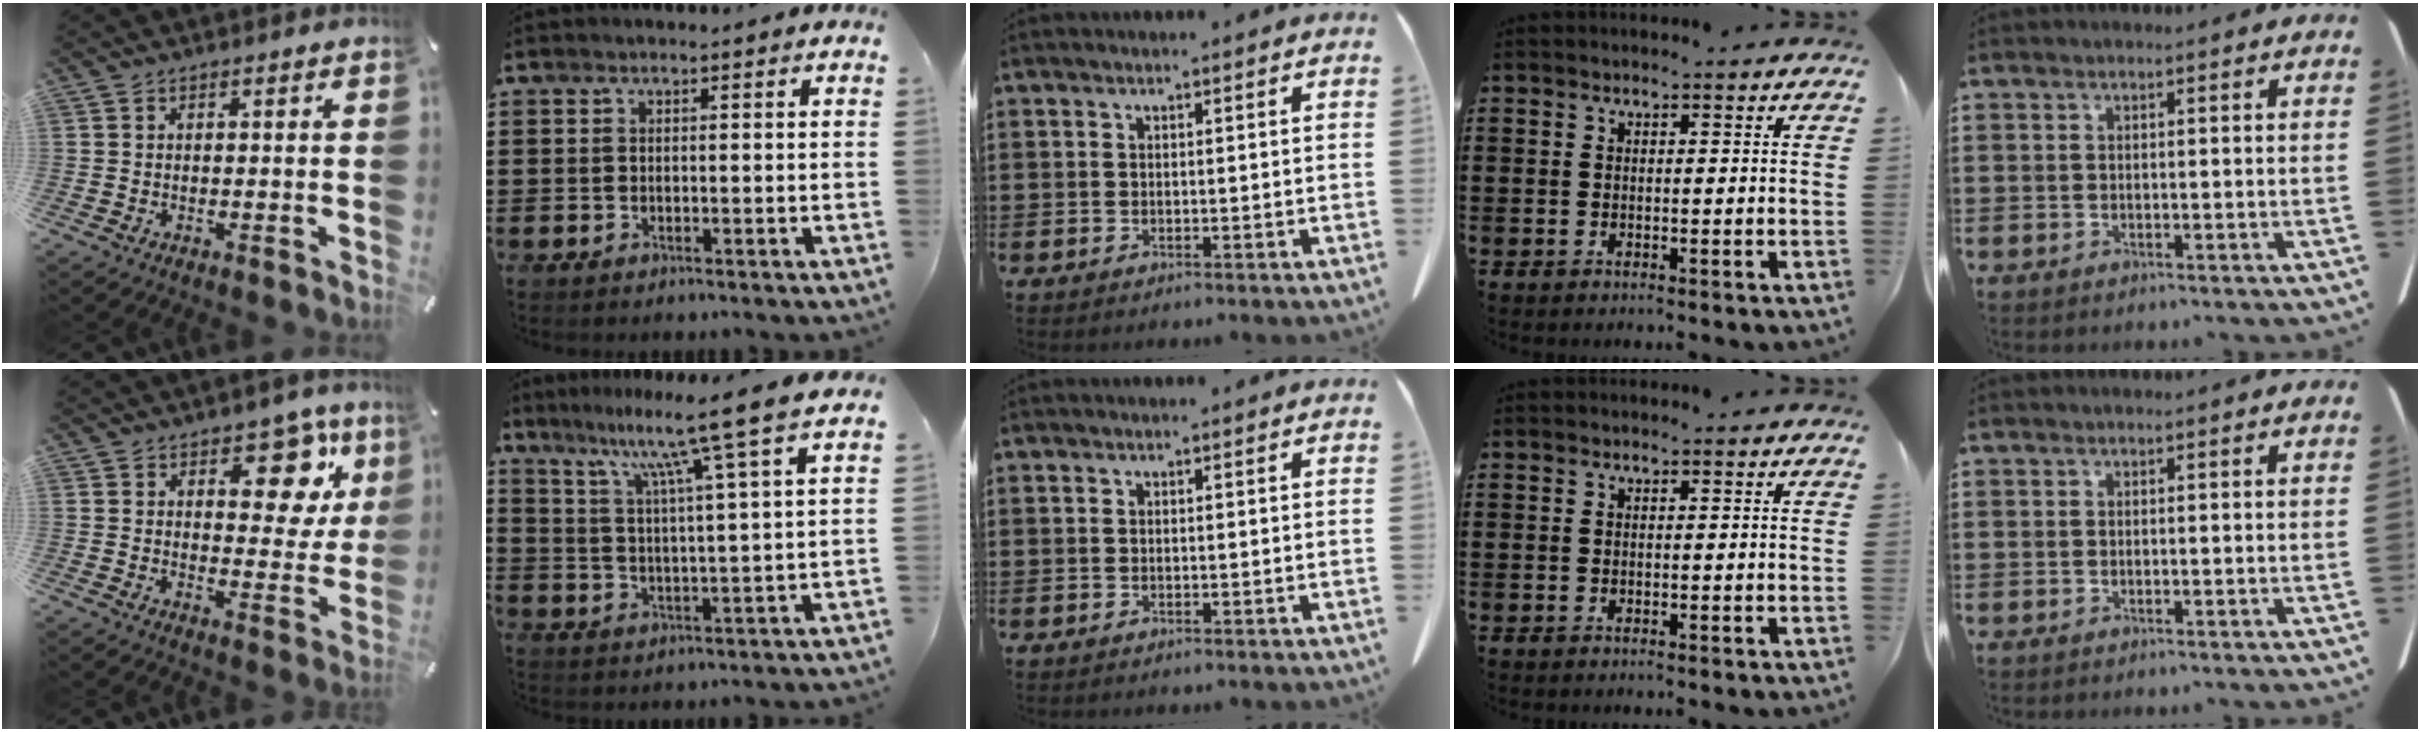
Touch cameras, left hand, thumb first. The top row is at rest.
{"thumb": {"total": 12.9, "force": [6.7, 7.1, 8.5], "torque": [-0.087, -0.045, 0.108]}, "index": {"total": 9.9, "force": [7.4, -1.6, 6.3], "torque": [-0.139, -0.037, 0.115]}}